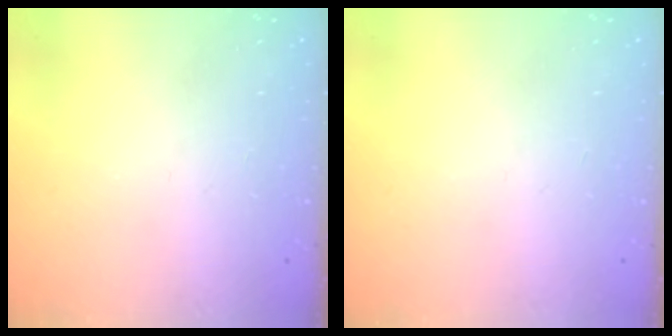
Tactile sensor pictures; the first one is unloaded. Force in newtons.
{"total": 0.0}